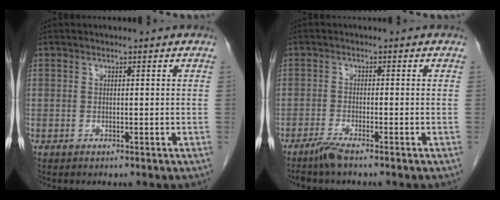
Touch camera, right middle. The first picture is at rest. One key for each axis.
{"total": 2.5, "fx": -2.1, "fy": -0.1, "fz": 1.4, "tx": -0.039, "ty": -0.006, "tz": -0.045}